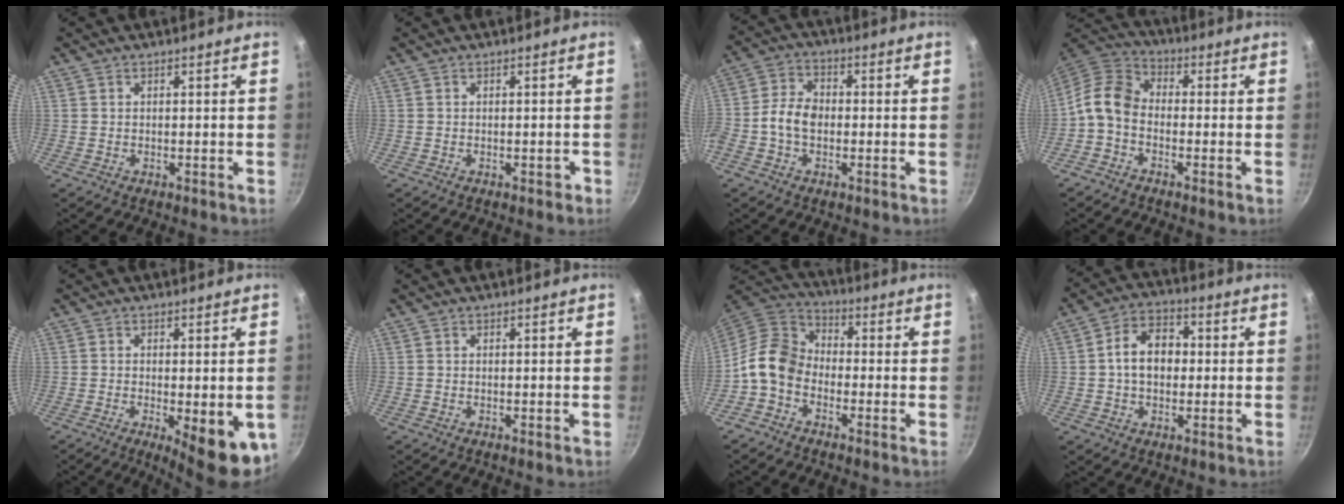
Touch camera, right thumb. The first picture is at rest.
{"total": 1.0, "force": [-0.5, 0.5, 0.7], "torque": [-0.003, 0.006, -0.005]}
{"total": 6.8, "force": [-1.2, 4.8, 4.7], "torque": [-0.078, 0.026, -0.037]}
{"total": 7.8, "force": [-2.1, 5.5, 5.1], "torque": [-0.099, 0.040, -0.062]}
{"total": 10.7, "force": [-3.0, 3.4, 9.7], "torque": [-0.109, -0.008, -0.031]}
{"total": 0.0}
{"total": 9.7, "force": [-3.2, 7.2, 5.6], "torque": [-0.087, 0.045, -0.087]}
{"total": 9.4, "force": [0.2, 6.8, 6.4], "torque": [-0.076, 0.024, -0.008]}